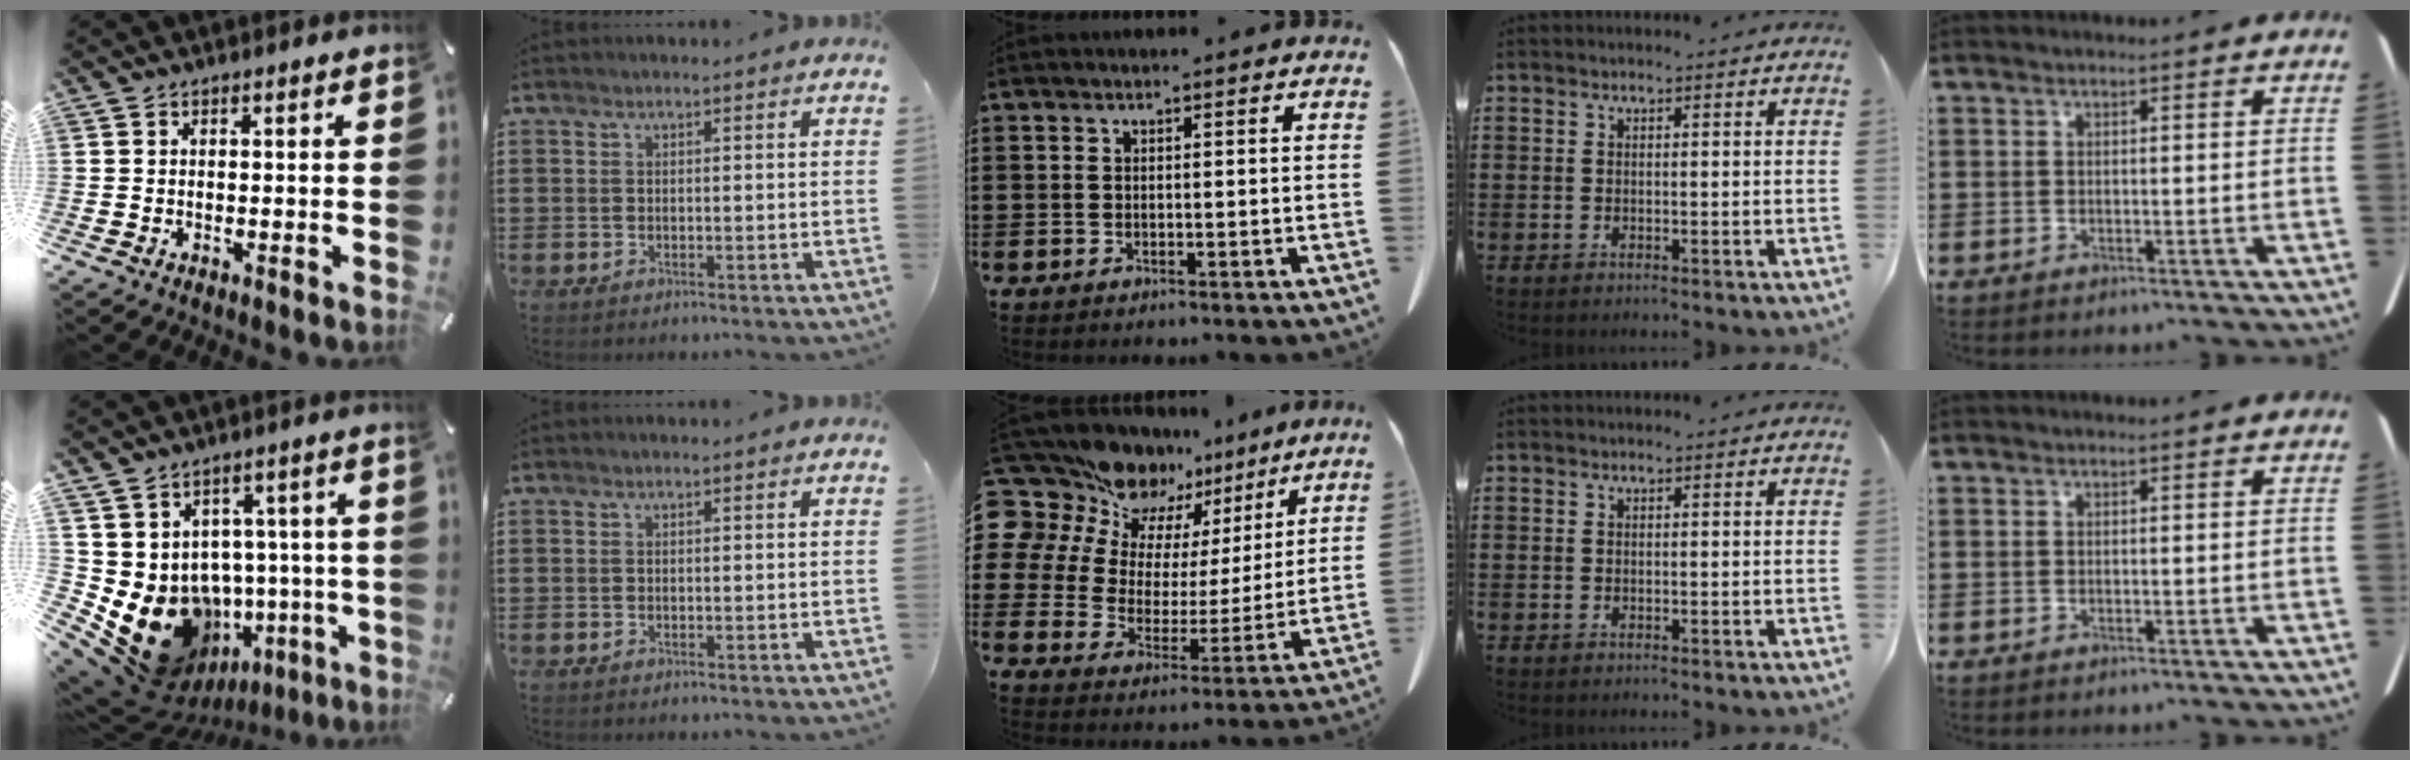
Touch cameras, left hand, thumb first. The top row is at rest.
{"thumb": {"total": 16.1, "force": [-4.8, 12.5, 9.0], "torque": [-0.167, 0.002, -0.058]}, "middle": {"total": 11.8, "force": [9.4, 6.8, 2.2], "torque": [-0.104, -0.066, 0.176]}}